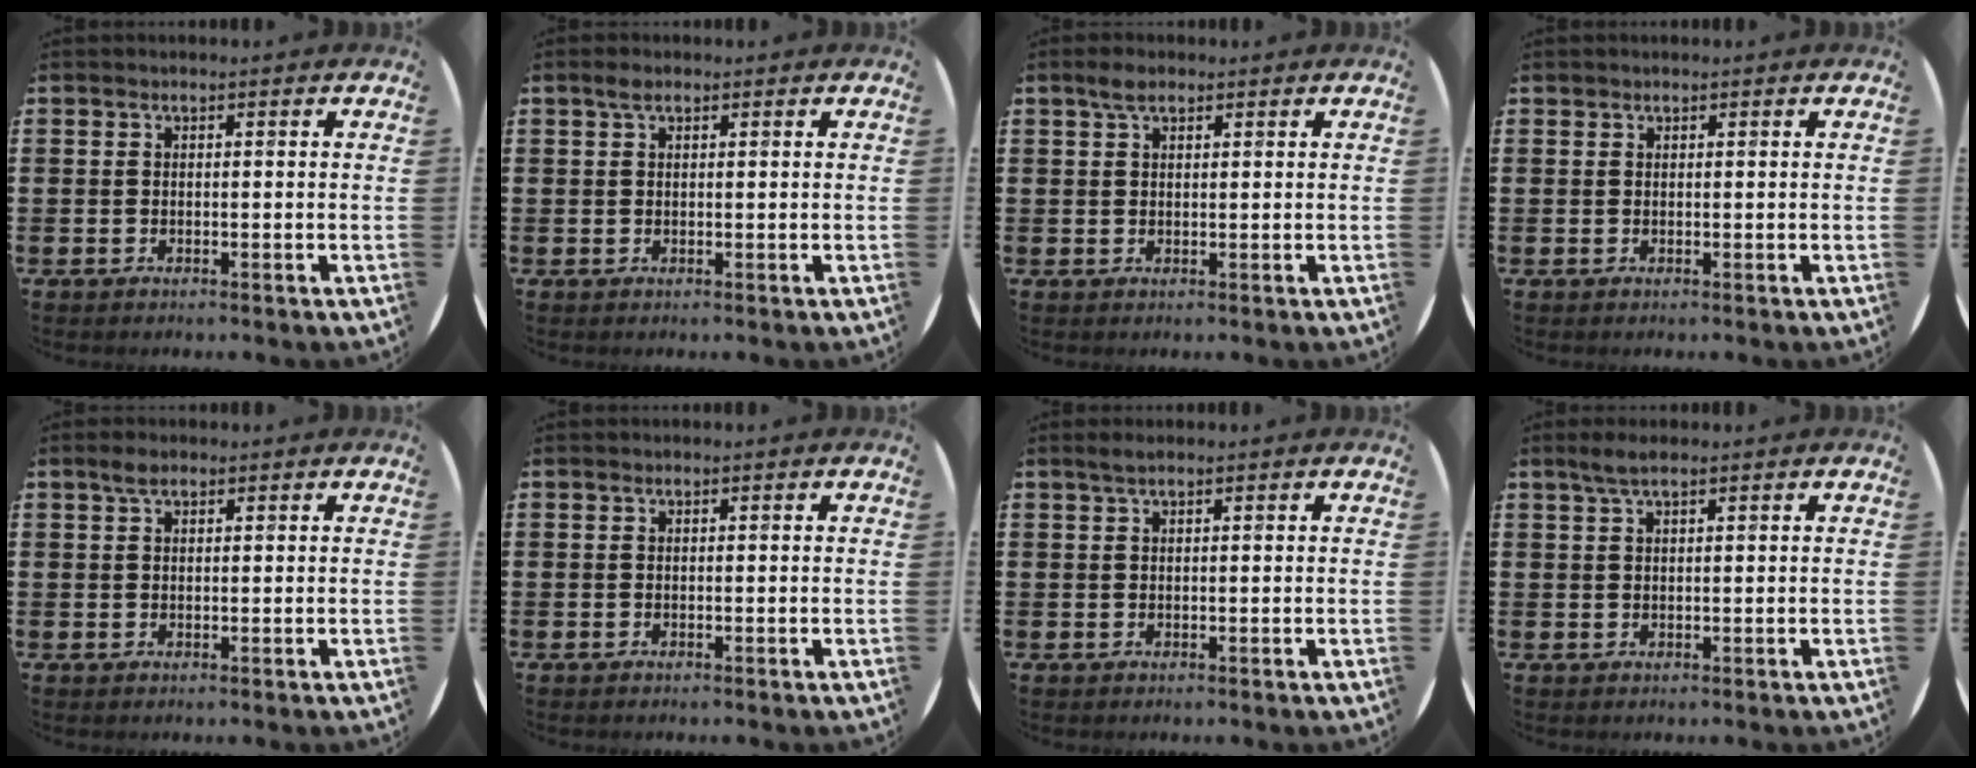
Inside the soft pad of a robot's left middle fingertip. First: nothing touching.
{"total": 1.4, "force": [0.8, 0.7, 0.8], "torque": [-0.011, 0.003, 0.013]}
{"total": 2.4, "force": [1.7, 1.2, 1.4], "torque": [-0.022, 0.004, 0.028]}
{"total": 0.0}
{"total": 1.7, "force": [1.2, 0.9, 1.0], "torque": [-0.015, 0.002, 0.019]}
{"total": 0.0}
{"total": 1.0, "force": [0.6, 0.0, 0.7], "torque": [-0.014, 0.003, 0.011]}
{"total": 2.1, "force": [1.5, 0.2, 1.5], "torque": [-0.030, 0.004, 0.027]}